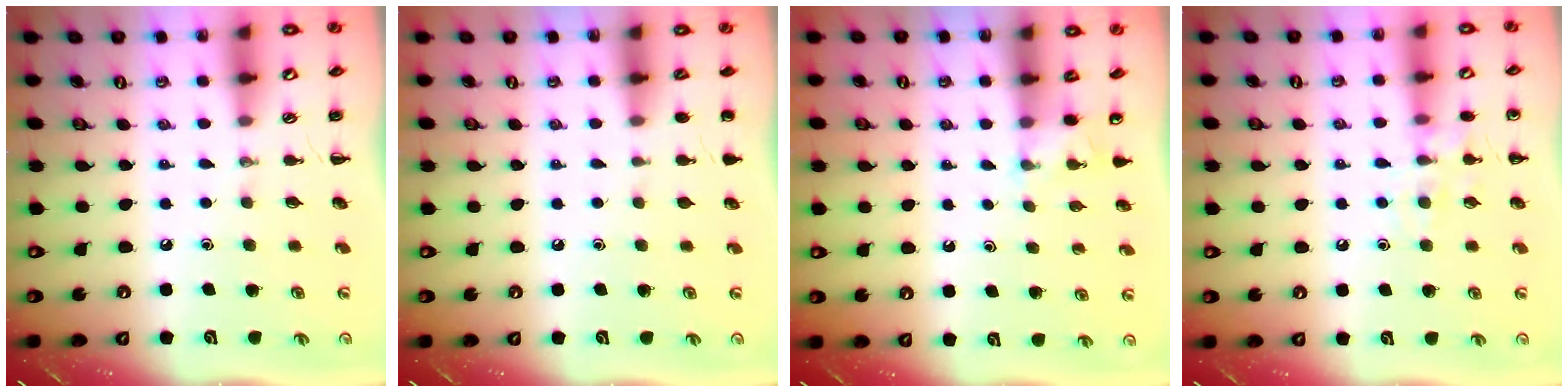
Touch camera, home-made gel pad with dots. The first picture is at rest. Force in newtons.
{"total": 1.2, "press": 1.2, "slide": 0.1}
{"total": 2.2, "press": 2.2, "slide": 0.6}
{"total": 8.5, "press": 8.4, "slide": 0.7}